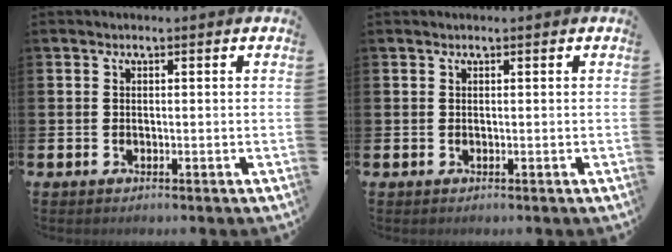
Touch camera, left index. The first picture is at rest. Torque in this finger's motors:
{"motor_torque": [-0.59, -1.33, -0.27, -0.02]}